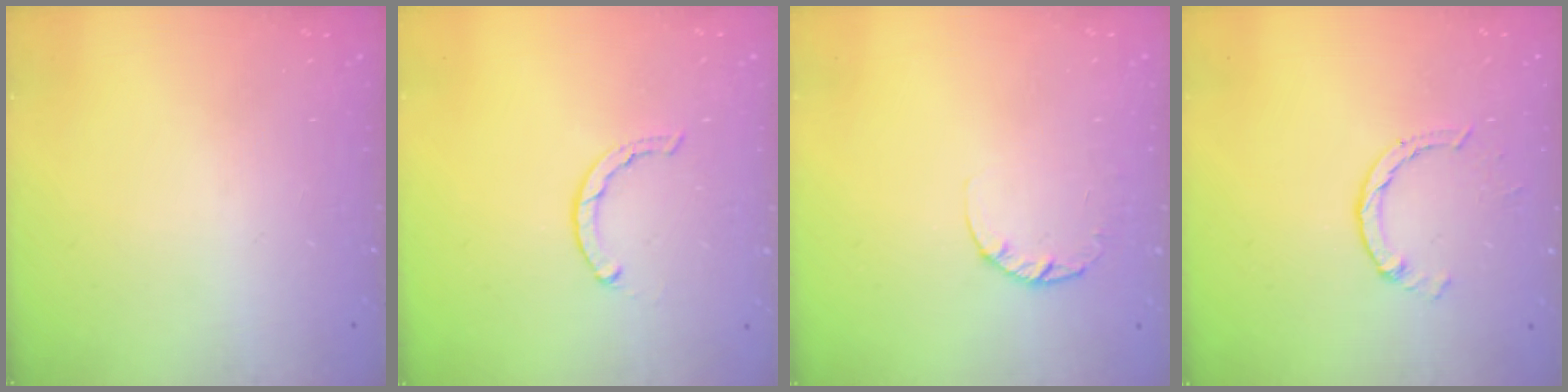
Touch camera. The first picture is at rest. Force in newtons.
{"total": 1.6, "press": 1.5, "slide": 0.4}
{"total": 2.6, "press": 2.5, "slide": 0.4}
{"total": 1.4, "press": 1.4, "slide": 0.2}